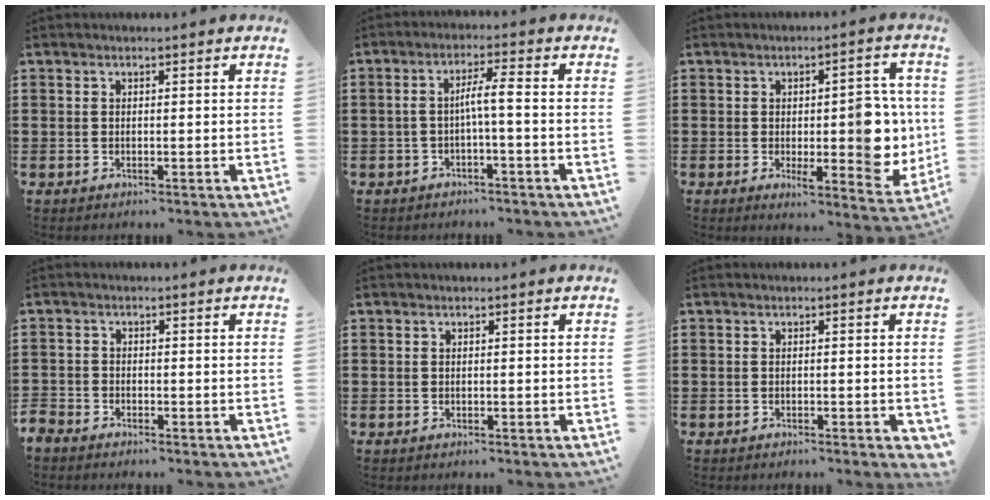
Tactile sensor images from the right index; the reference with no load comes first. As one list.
[{"total": 3.8, "force": [-0.7, 0.1, 3.7], "torque": [-0.071, 0.003, -0.019]}, {"total": 9.6, "force": [0.3, 4.3, 8.6], "torque": [-0.100, -0.013, 0.008]}, {"total": 1.8, "force": [-1.8, 0.4, -0.1], "torque": [-0.012, -0.004, -0.042]}, {"total": 0.0}, {"total": 0.8, "force": [-0.4, 0.1, 0.6], "torque": [-0.013, -0.003, -0.008]}]